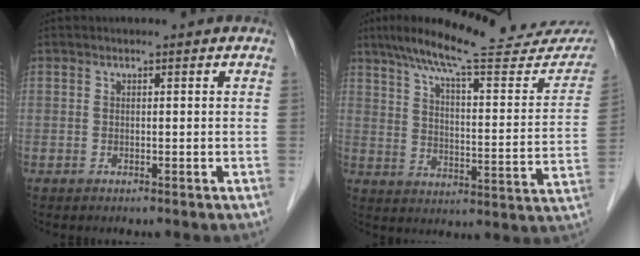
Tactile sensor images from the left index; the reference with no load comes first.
{"total": 24.5, "force": [21.3, 3.0, 11.8], "torque": [-0.178, -0.034, 0.278]}